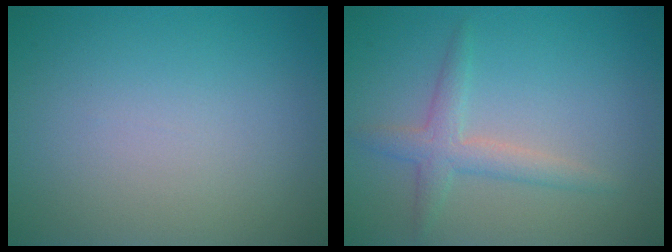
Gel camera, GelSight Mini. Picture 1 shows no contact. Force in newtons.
{"total": 2.5, "press": 2.5, "slide": 0.1}